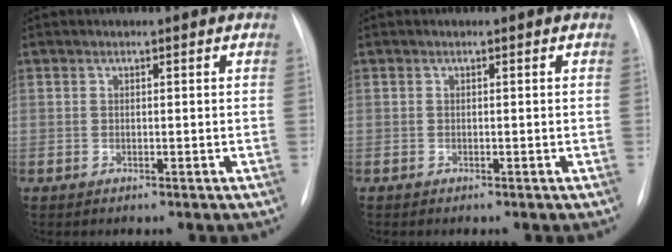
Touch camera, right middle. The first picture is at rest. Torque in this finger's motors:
{"motor_torque": [-0.31, -0.05, 0.01, -0.01]}